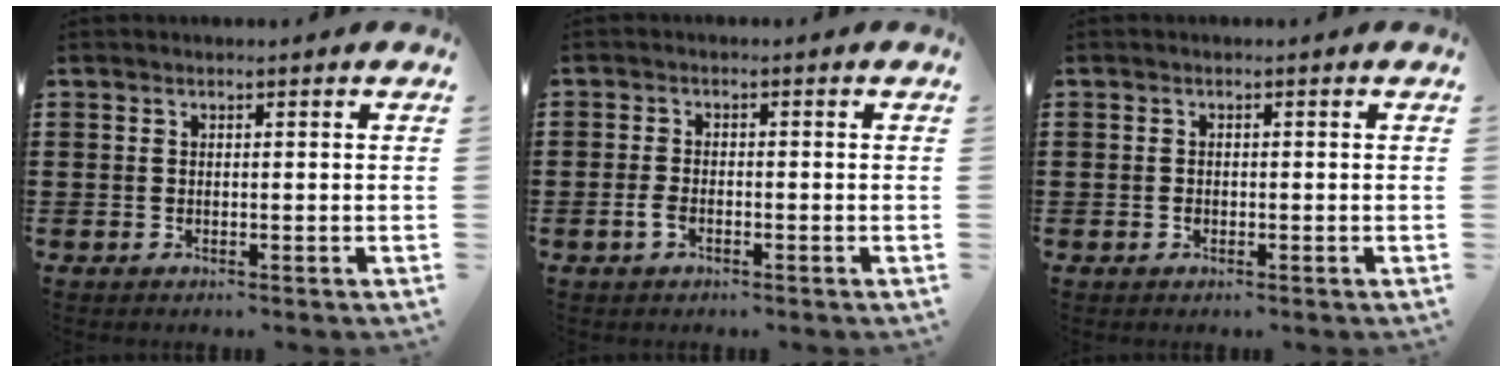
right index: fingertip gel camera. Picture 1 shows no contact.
{"total": 2.1, "force": [-1.0, 1.0, 1.6], "torque": [-0.038, -0.002, -0.020]}
{"total": 0.6, "force": [-0.3, 0.5, 0.3], "torque": [-0.007, 0.002, -0.006]}